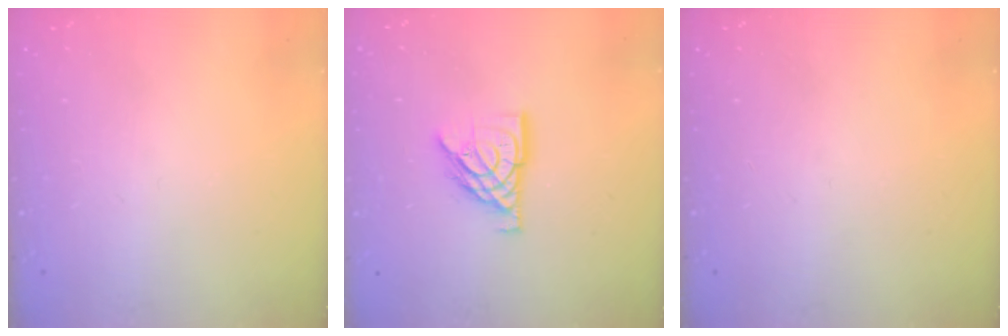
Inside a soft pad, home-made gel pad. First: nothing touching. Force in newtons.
{"total": 11.0, "press": 10.9, "slide": 1.3}
{"total": 0.0}